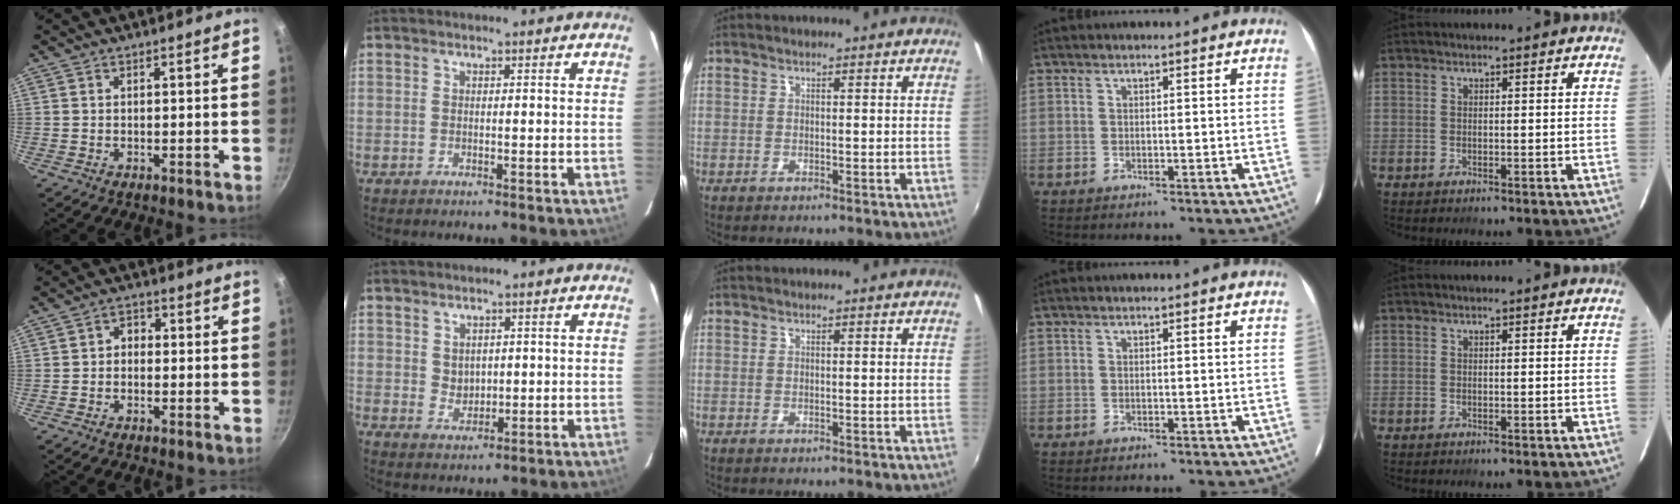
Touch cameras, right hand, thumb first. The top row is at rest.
{"thumb": {"total": 2.9, "force": [-0.3, 2.4, 1.6], "torque": [-0.011, 0.011, -0.013]}, "index": {"total": 3.2, "force": [1.0, 2.7, 1.4], "torque": [-0.020, 0.003, 0.026]}}